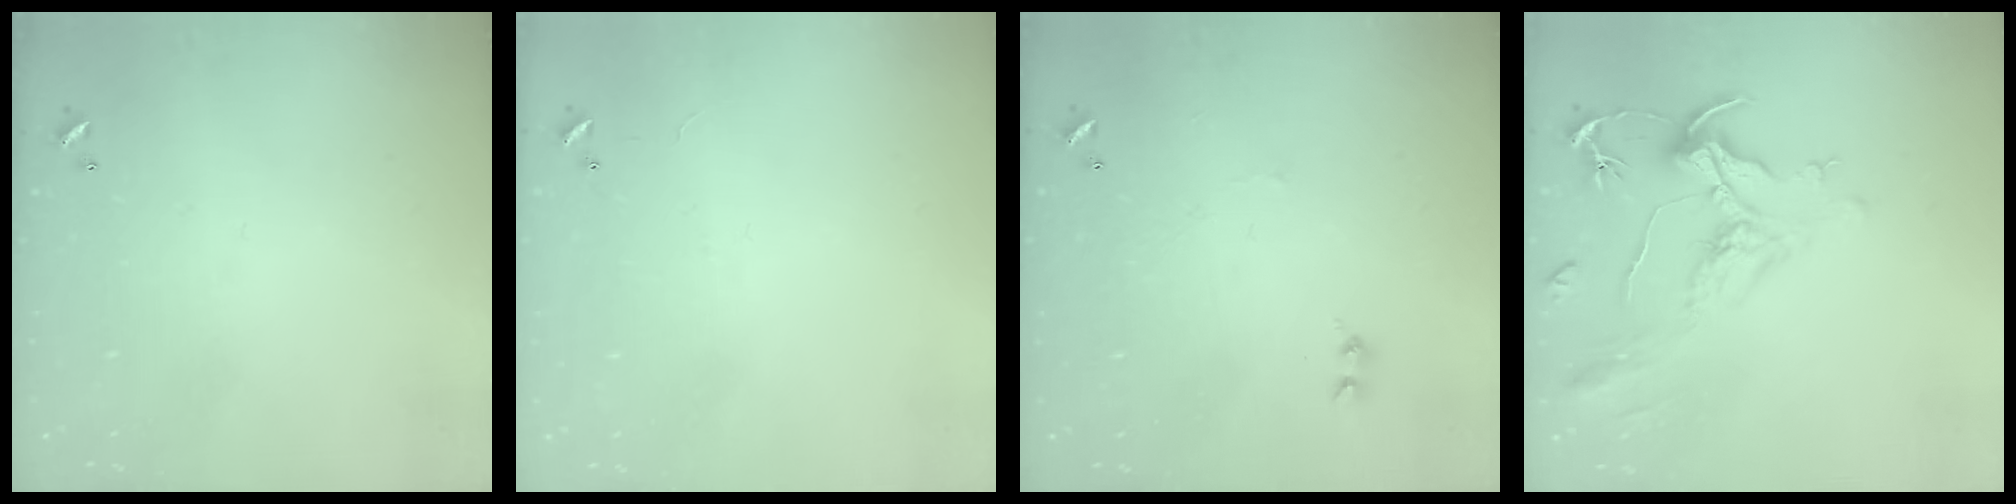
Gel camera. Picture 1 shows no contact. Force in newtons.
{"total": 8.0, "press": 7.9, "slide": 0.5}
{"total": 1.5, "press": 1.4, "slide": 0.6}
{"total": 2.1, "press": 1.6, "slide": 1.3}